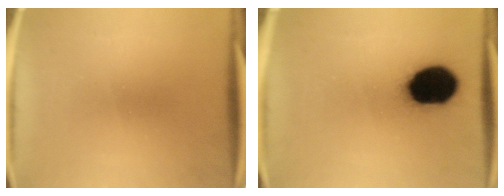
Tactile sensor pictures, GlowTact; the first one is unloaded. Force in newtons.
{"total": 17.6}